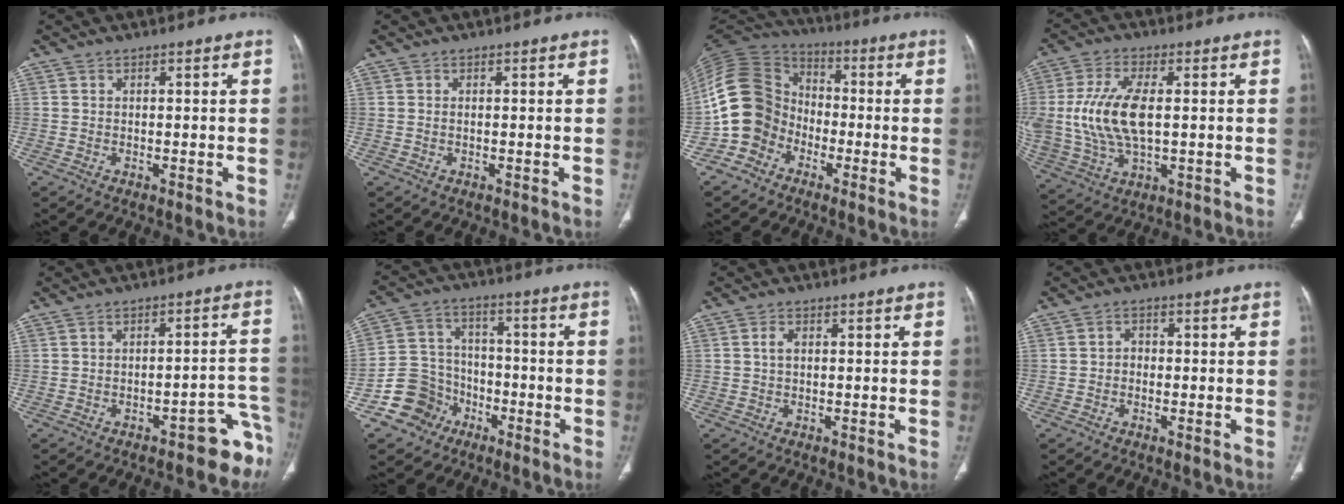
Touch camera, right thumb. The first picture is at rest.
{"total": 0.0}
{"total": 14.0, "force": [-5.0, 12.0, 5.4], "torque": [-0.083, 0.061, -0.104]}
{"total": 15.0, "force": [0.9, 7.4, 13.1], "torque": [-0.290, -0.001, 0.025]}
{"total": 7.7, "force": [-5.7, 3.1, 4.2], "torque": [-0.009, 0.078, -0.074]}
{"total": 10.2, "force": [-5.3, 8.6, 1.6], "torque": [0.002, 0.055, -0.096]}
{"total": 1.6, "force": [0.2, 0.9, 1.3], "torque": [-0.020, 0.005, 0.002]}
{"total": 1.7, "force": [-0.5, 1.4, 0.8], "torque": [0.002, 0.010, -0.013]}